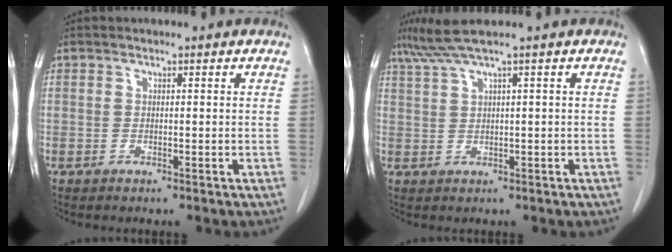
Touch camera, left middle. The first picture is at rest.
{"total": 3.4, "force": [2.5, -1.1, 2.0], "torque": [-0.054, 0.015, 0.058]}